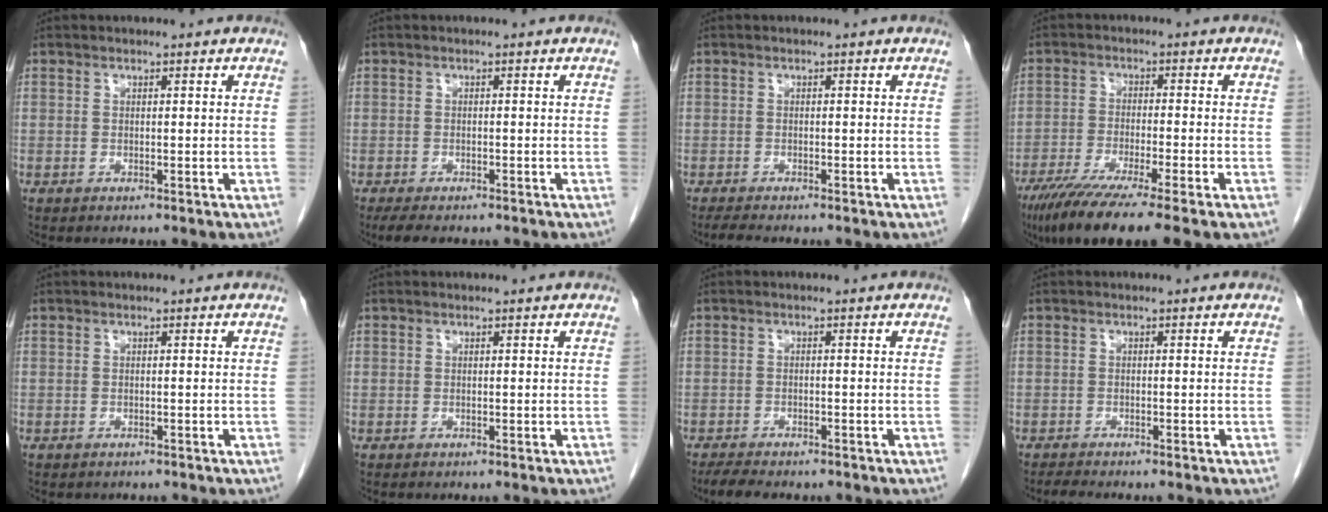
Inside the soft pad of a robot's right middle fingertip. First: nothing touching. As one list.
[{"total": 4.7, "force": [-3.8, 1.4, 2.5], "torque": [-0.042, -0.015, -0.052]}, {"total": 1.5, "force": [-1.3, -0.2, 0.7], "torque": [-0.023, -0.008, -0.024]}, {"total": 12.4, "force": [-8.8, 0.0, 8.8], "torque": [-0.147, -0.036, -0.143]}, {"total": 0.8, "force": [-0.7, 0.4, 0.1], "torque": [-0.014, -0.002, -0.010]}, {"total": 0.0}, {"total": 5.0, "force": [-4.2, 1.1, 2.4], "torque": [-0.044, -0.013, -0.062]}, {"total": 2.1, "force": [-1.9, -0.1, 0.9], "torque": [-0.023, -0.009, -0.030]}]